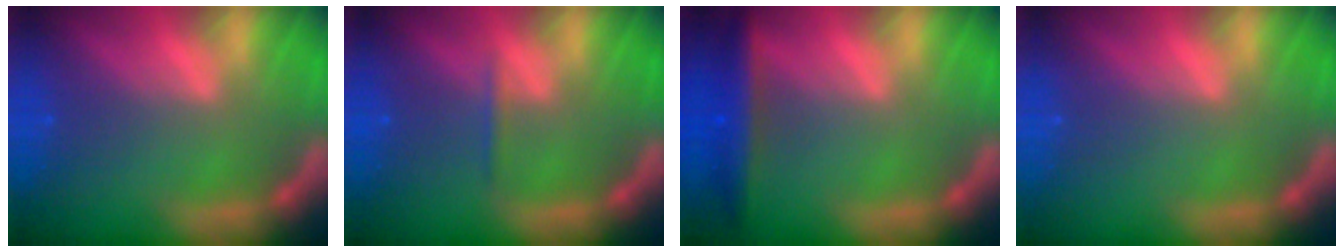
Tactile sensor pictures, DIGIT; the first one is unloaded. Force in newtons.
{"total": 0.9}
{"total": 4.5}
{"total": 0.0}